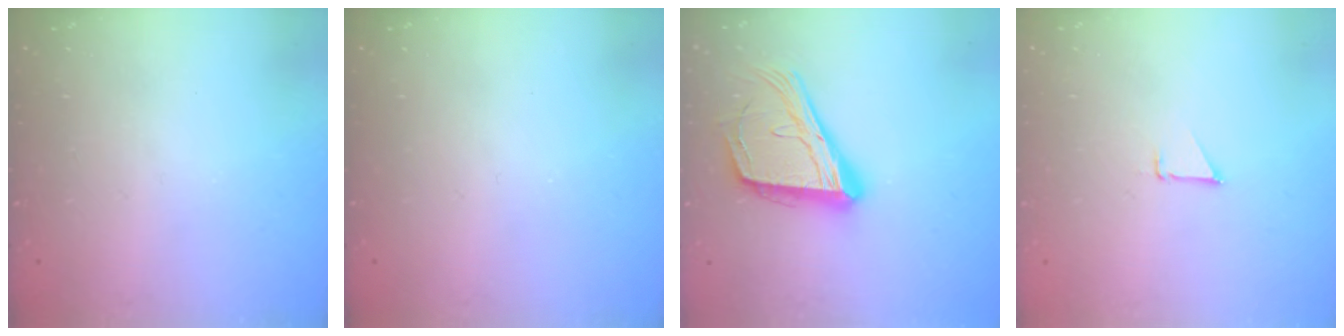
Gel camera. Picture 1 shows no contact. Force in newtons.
{"total": 0.0}
{"total": 19.0, "press": 18.8, "slide": 3.0}
{"total": 0.8, "press": 0.8, "slide": 0.1}